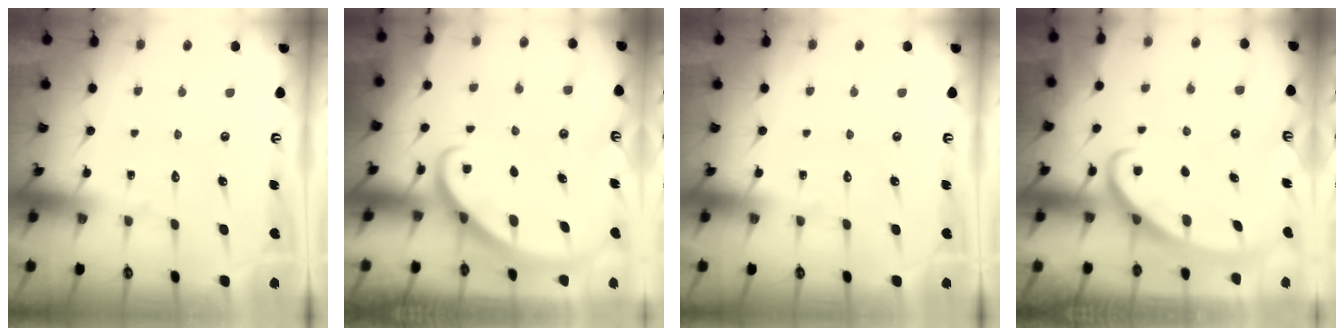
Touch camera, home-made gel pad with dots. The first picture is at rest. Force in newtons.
{"total": 2.6, "press": 2.6, "slide": 0.2}
{"total": 0.0}
{"total": 3.0, "press": 3.0, "slide": 0.4}